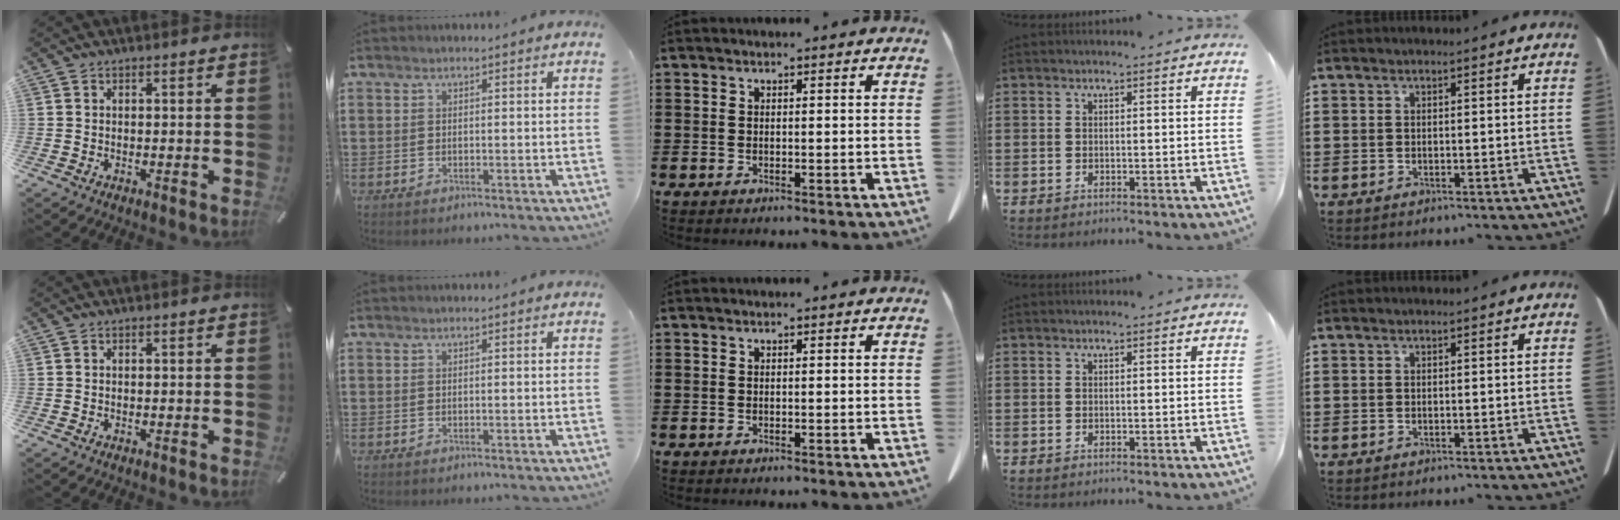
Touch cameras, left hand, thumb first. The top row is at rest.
{}